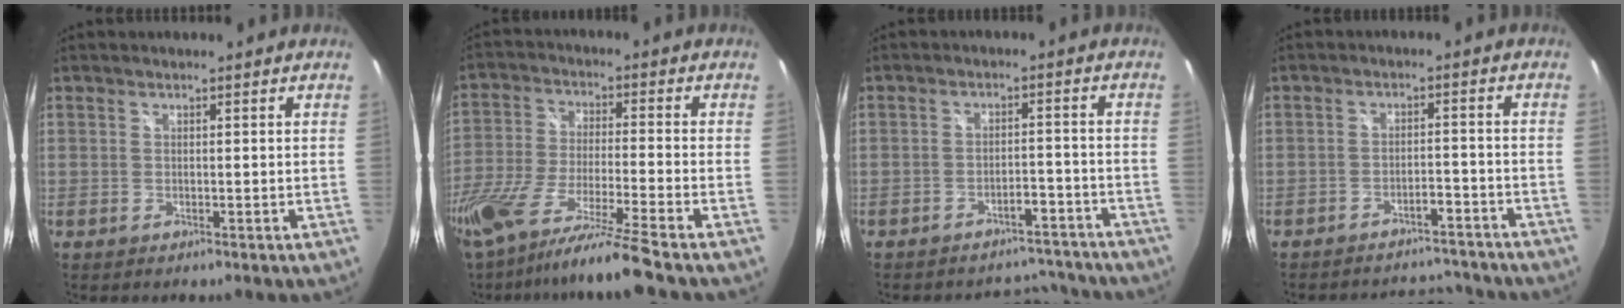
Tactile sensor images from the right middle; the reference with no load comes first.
{"total": 16.9, "force": [-13.7, -1.6, 9.8], "torque": [-0.184, -0.057, -0.241]}
{"total": 9.7, "force": [-8.7, 3.6, 2.0], "torque": [-0.033, 0.027, -0.100]}
{"total": 11.0, "force": [-10.0, 3.2, 3.2], "torque": [-0.069, 0.019, -0.125]}